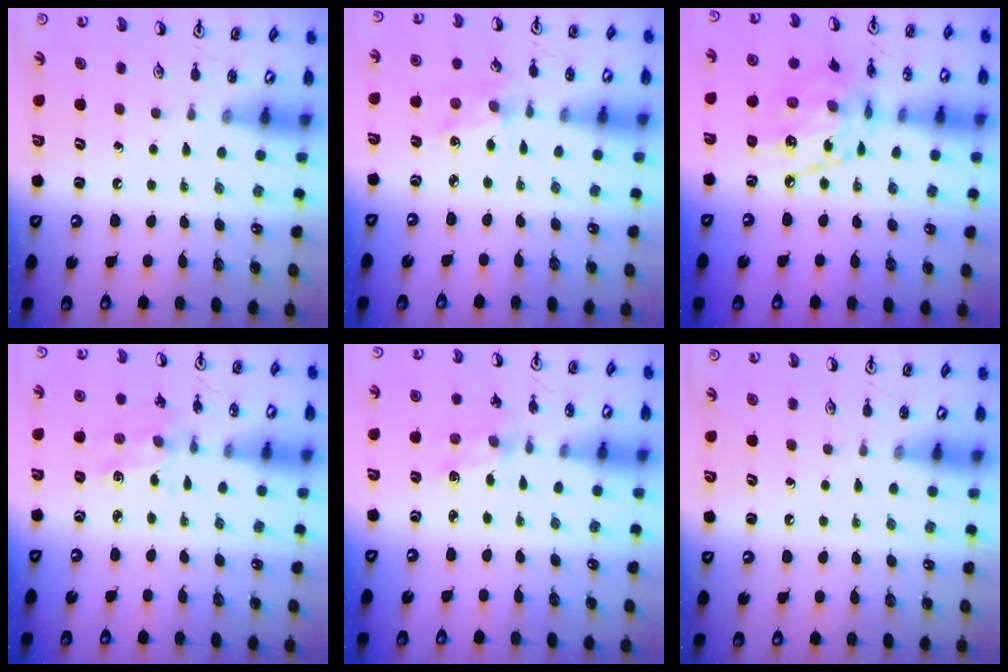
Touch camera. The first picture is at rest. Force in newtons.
{"total": 2.3, "press": 2.3, "slide": 0.4}
{"total": 14.0, "press": 14.0, "slide": 0.9}
{"total": 1.7, "press": 1.7, "slide": 0.3}
{"total": 2.1, "press": 2.1, "slide": 0.3}
{"total": 0.0}